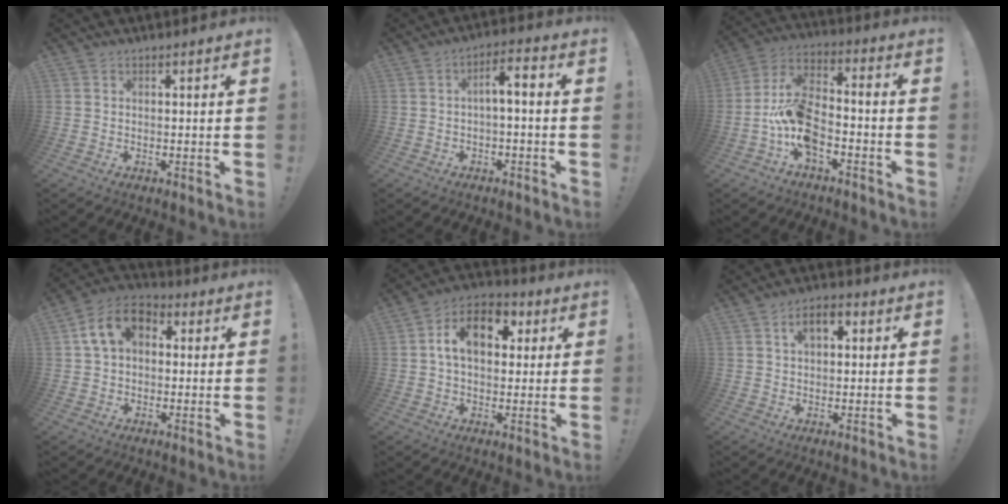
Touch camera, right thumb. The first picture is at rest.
{"total": 5.0, "force": [-1.6, 1.7, 4.5], "torque": [-0.077, 0.013, -0.029]}
{"total": 12.8, "force": [-6.3, 6.2, 9.3], "torque": [-0.195, 0.030, -0.109]}
{"total": 11.2, "force": [3.1, 7.8, 7.4], "torque": [-0.127, 0.015, 0.063]}
{"total": 12.6, "force": [3.0, 8.4, 9.0], "torque": [-0.132, 0.004, 0.054]}
{"total": 5.9, "force": [1.9, 3.7, 4.2], "torque": [-0.058, 0.005, 0.029]}